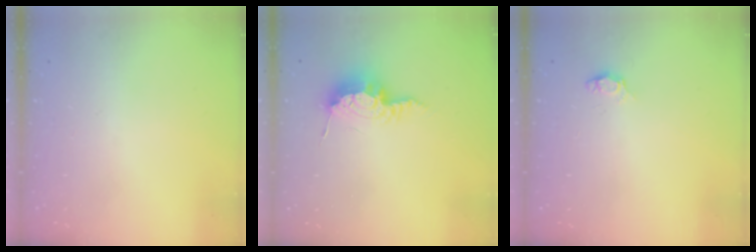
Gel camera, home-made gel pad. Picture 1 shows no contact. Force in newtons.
{"total": 9.9, "press": 9.9, "slide": 1.0}
{"total": 3.2, "press": 3.2, "slide": 0.4}